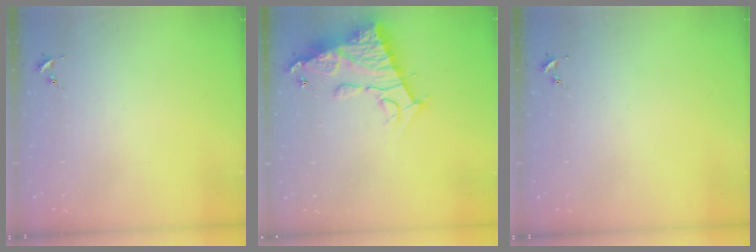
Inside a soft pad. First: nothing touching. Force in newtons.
{"total": 14.5, "press": 14.4, "slide": 1.4}
{"total": 0.0}